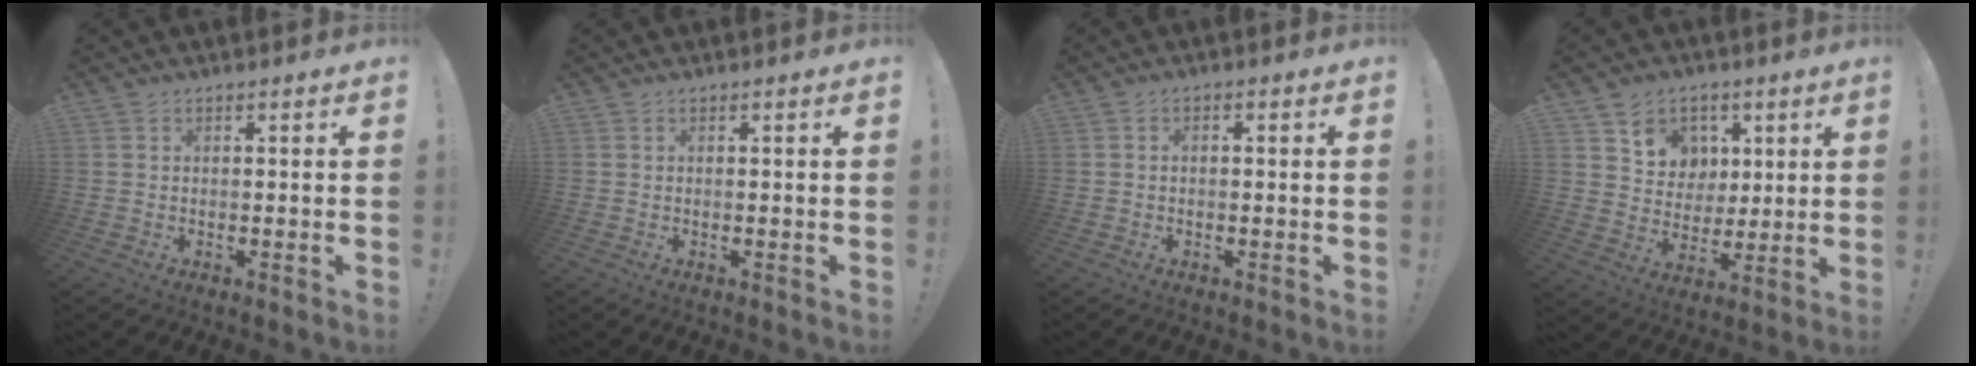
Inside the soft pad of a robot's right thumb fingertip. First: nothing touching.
{"total": 0.0}
{"total": 1.1, "force": [-0.6, 0.6, 0.6], "torque": [-0.008, 0.004, -0.012]}
{"total": 9.5, "force": [4.2, 8.4, 1.3], "torque": [-0.015, -0.034, 0.089]}